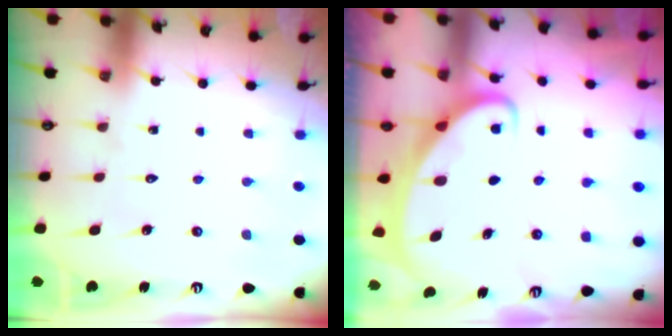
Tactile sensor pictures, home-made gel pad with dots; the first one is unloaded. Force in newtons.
{"total": 2.4, "press": 2.4, "slide": 0.4}